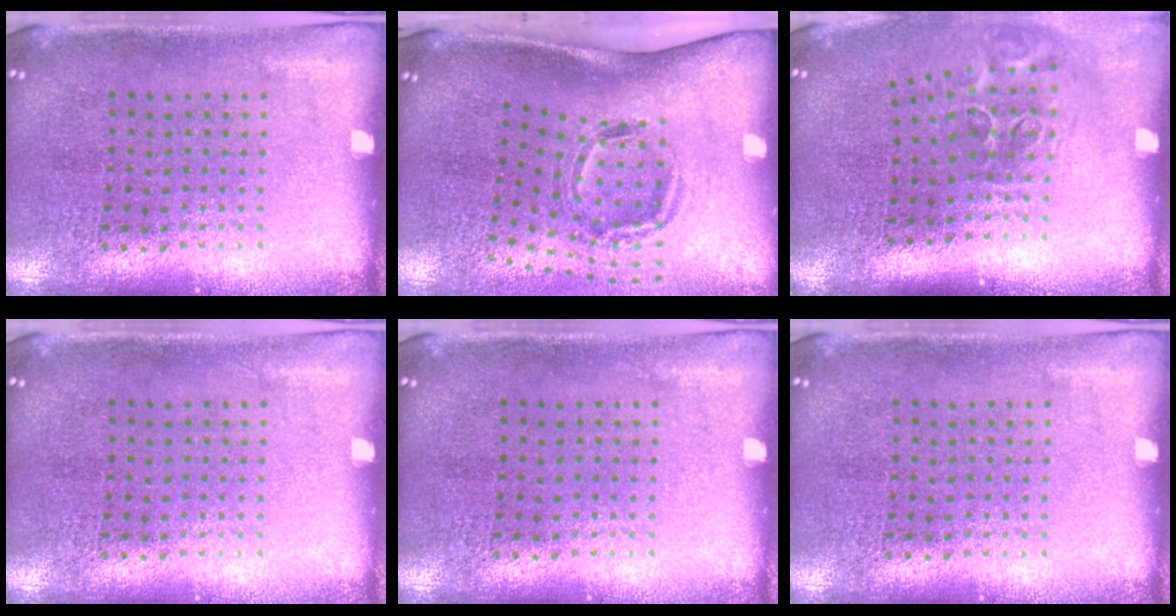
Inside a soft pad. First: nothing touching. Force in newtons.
{"total": 1.9, "press": 1.3, "slide": 1.5}
{"total": 2.0, "press": 1.2, "slide": 1.6}
{"total": 0.0}
{"total": 0.0}
{"total": 0.0}